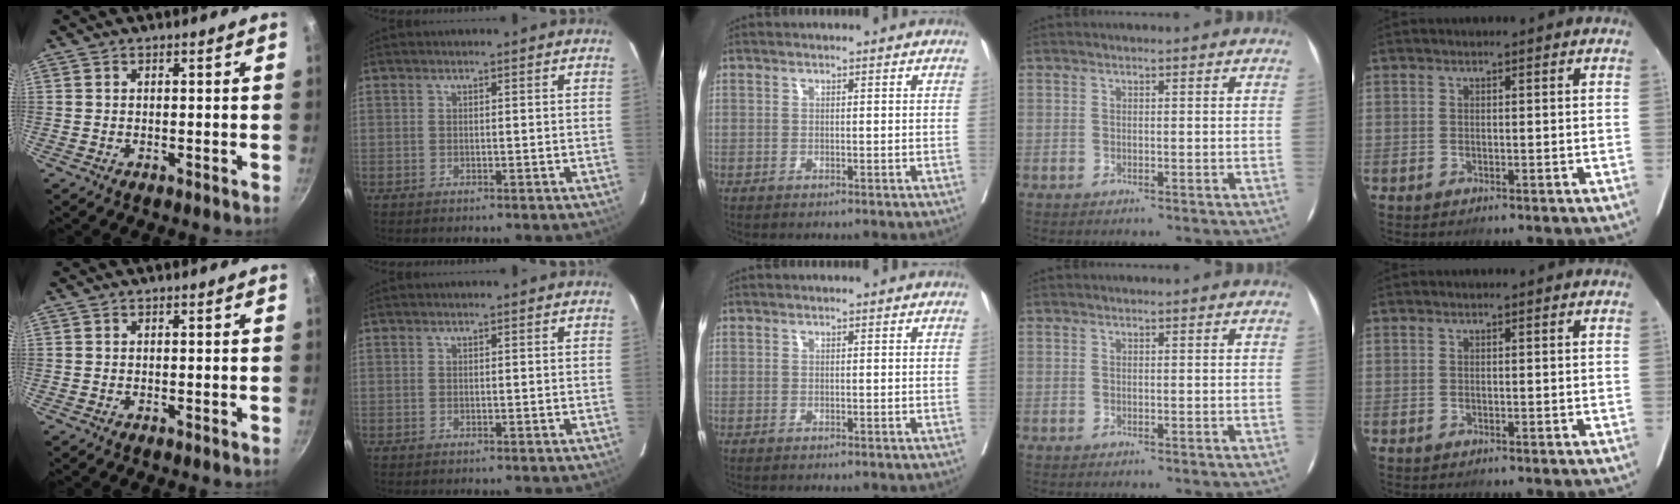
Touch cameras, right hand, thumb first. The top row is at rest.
{}